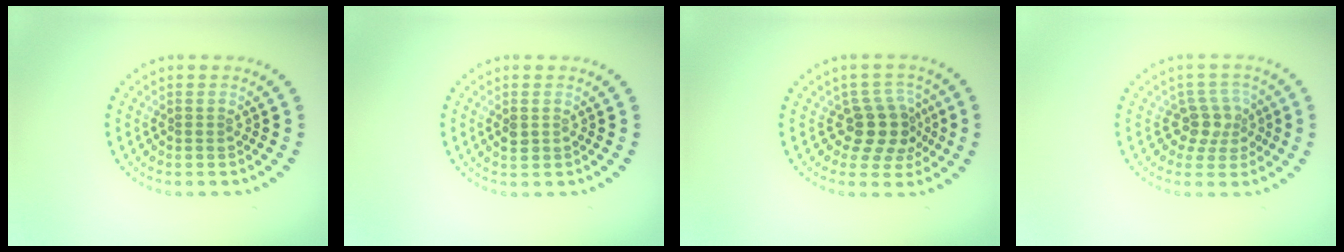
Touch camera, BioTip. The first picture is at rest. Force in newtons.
{"total": 1.2, "press": 1.2, "slide": 0.2}
{"total": 3.9, "press": 3.1, "slide": 2.3}
{"total": 2.7, "press": 2.2, "slide": 1.5}